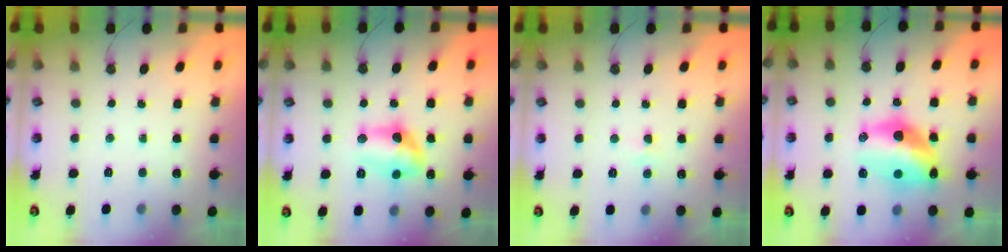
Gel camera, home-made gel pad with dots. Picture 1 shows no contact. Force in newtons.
{"total": 11.7, "press": 11.7, "slide": 0.5}
{"total": 2.9, "press": 2.8, "slide": 0.6}
{"total": 15.3, "press": 15.1, "slide": 2.4}